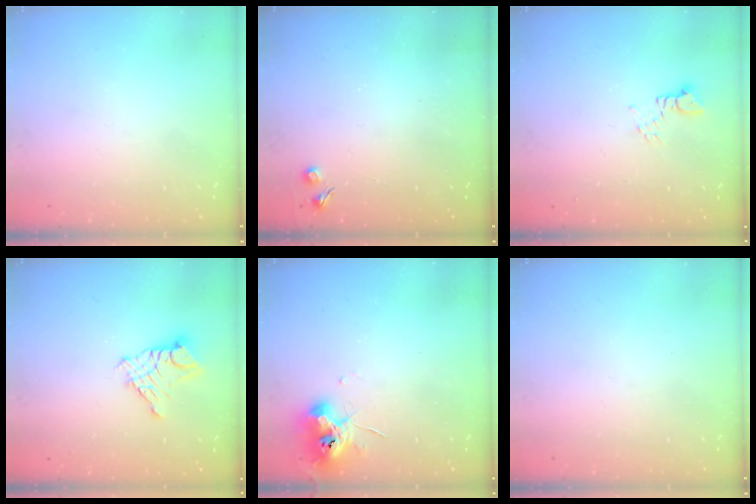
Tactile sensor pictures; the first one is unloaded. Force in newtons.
{"total": 2.3, "press": 2.3, "slide": 0.4}
{"total": 2.2, "press": 2.2, "slide": 0.3}
{"total": 10.2, "press": 10.2, "slide": 1.0}
{"total": 9.6, "press": 9.6, "slide": 0.9}
{"total": 0.0}